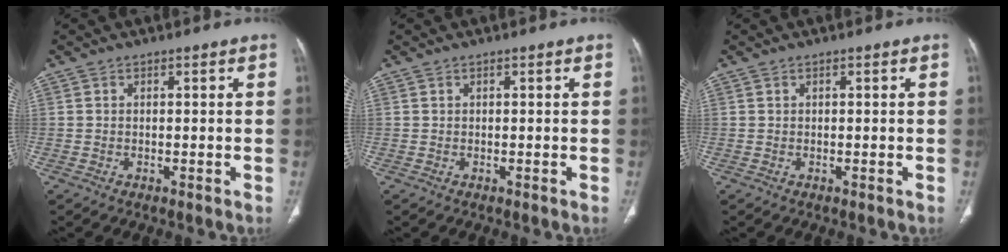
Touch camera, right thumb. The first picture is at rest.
{"total": 0.0}
{"total": 0.0}